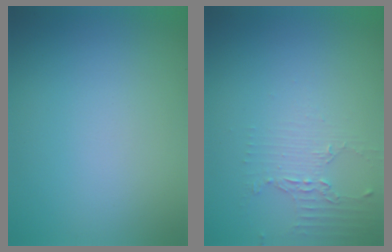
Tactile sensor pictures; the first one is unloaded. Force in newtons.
{"total": 2.2, "press": 1.6, "slide": 1.5}